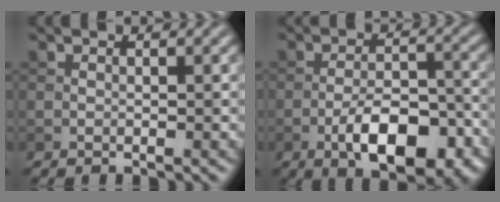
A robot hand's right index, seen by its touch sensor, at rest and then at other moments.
{"total": 8.3, "force": [-3.8, 3.5, 6.5], "torque": [-0.103, 0.002, -0.061]}